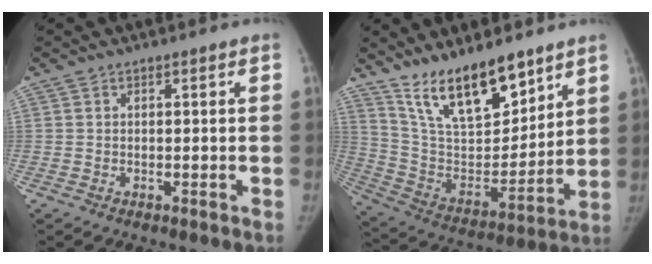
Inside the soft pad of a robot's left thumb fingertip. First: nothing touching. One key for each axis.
{"total": 18.5, "fx": 13.3, "fy": 7.0, "fz": 10.6, "tx": -0.133, "ty": -0.081, "tz": 0.248}